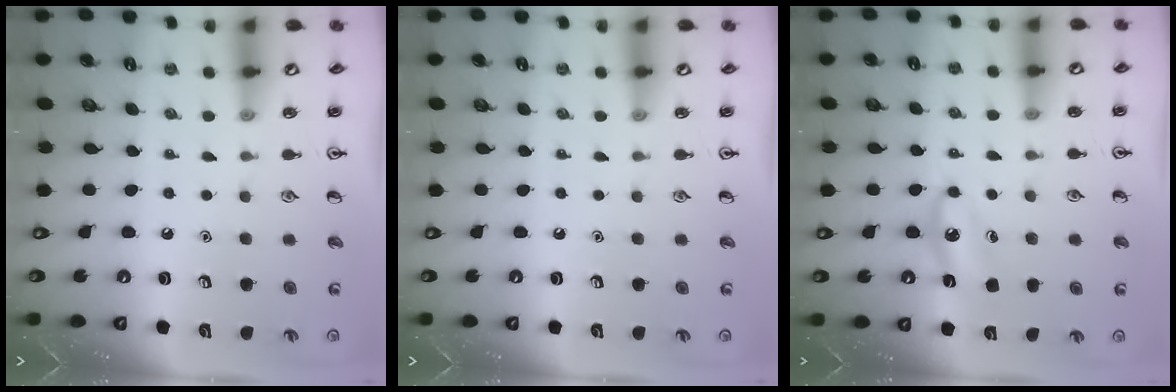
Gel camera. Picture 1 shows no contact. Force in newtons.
{"total": 0.0}
{"total": 6.8, "press": 6.5, "slide": 2.0}